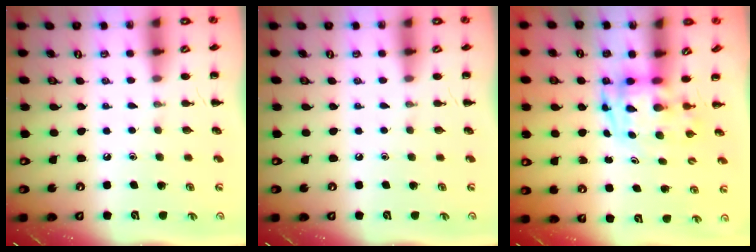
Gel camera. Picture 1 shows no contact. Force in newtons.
{"total": 0.0}
{"total": 3.6, "press": 3.5, "slide": 0.7}